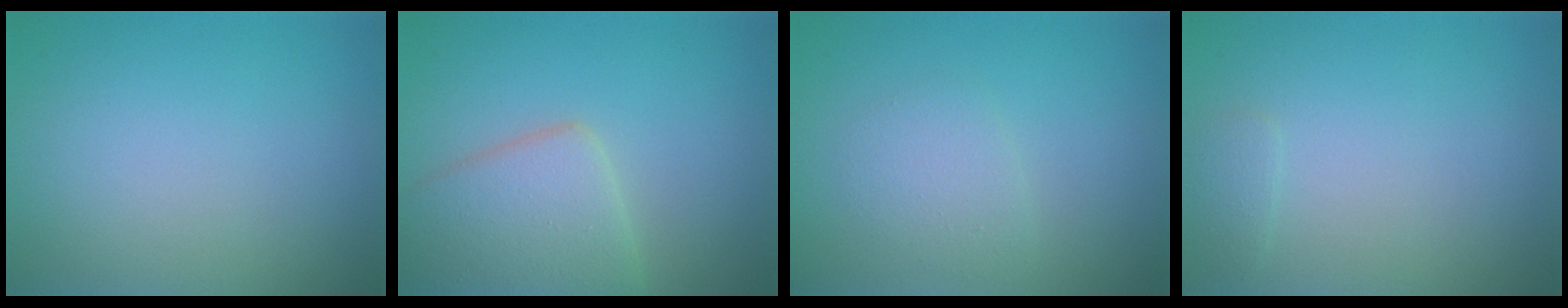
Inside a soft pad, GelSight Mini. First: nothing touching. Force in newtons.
{"total": 5.1, "press": 5.1, "slide": 0.3}
{"total": 1.9, "press": 1.9, "slide": 0.1}
{"total": 0.8, "press": 0.8, "slide": 0.1}